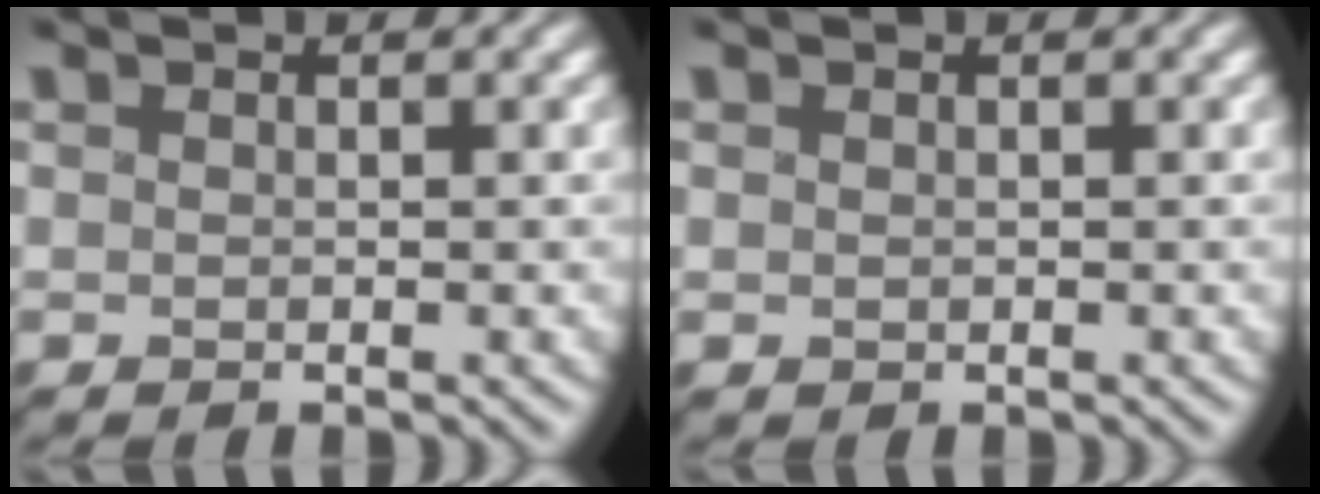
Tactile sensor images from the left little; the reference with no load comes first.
{"total": 0.0}